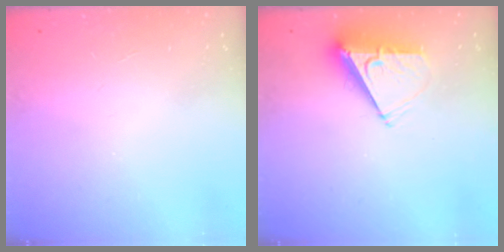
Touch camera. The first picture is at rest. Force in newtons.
{"total": 7.0, "press": 7.0, "slide": 0.3}